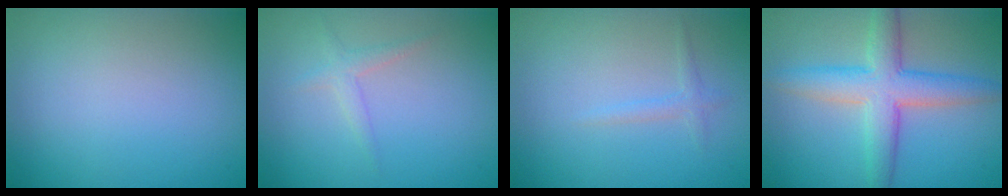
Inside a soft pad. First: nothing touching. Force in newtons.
{"total": 1.2, "press": 1.2, "slide": 0.0}
{"total": 0.6, "press": 0.6, "slide": 0.1}
{"total": 5.9, "press": 5.9, "slide": 0.2}